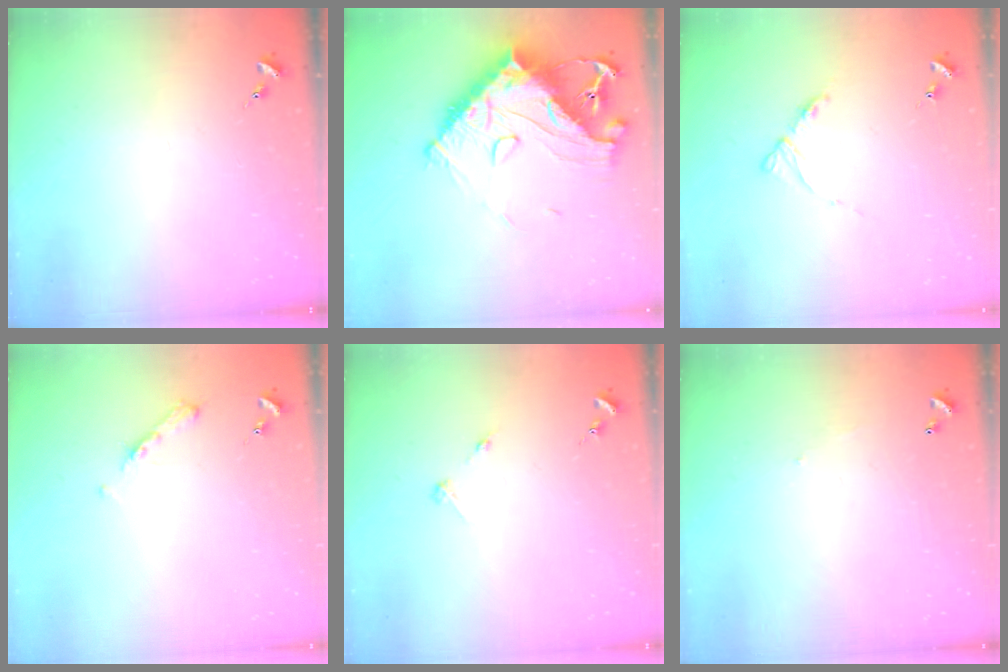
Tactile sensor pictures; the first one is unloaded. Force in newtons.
{"total": 20.5, "press": 20.4, "slide": 1.8}
{"total": 5.2, "press": 5.1, "slide": 0.6}
{"total": 4.9, "press": 4.9, "slide": 0.6}
{"total": 2.7, "press": 2.7, "slide": 0.3}
{"total": 3.8, "press": 3.8, "slide": 0.1}